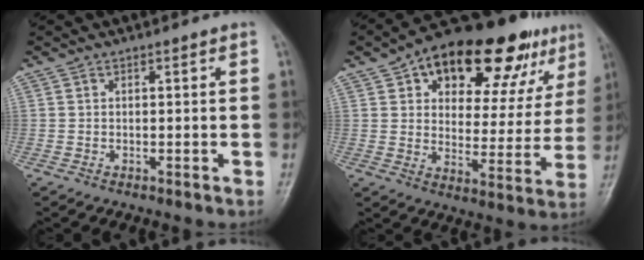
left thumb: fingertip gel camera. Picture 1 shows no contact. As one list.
[{"total": 25.1, "force": [14.0, 12.0, 17.0], "torque": [-0.196, -0.002, 0.204]}]